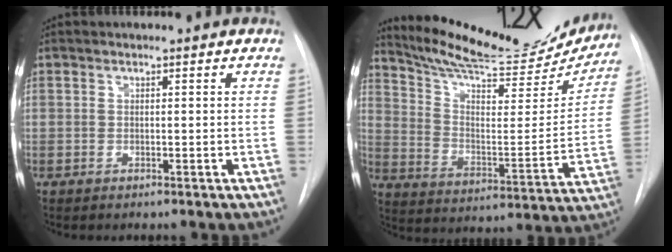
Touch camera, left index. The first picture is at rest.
{"total": 24.3, "force": [22.2, 4.3, 8.7], "torque": [-0.137, -0.052, 0.310]}